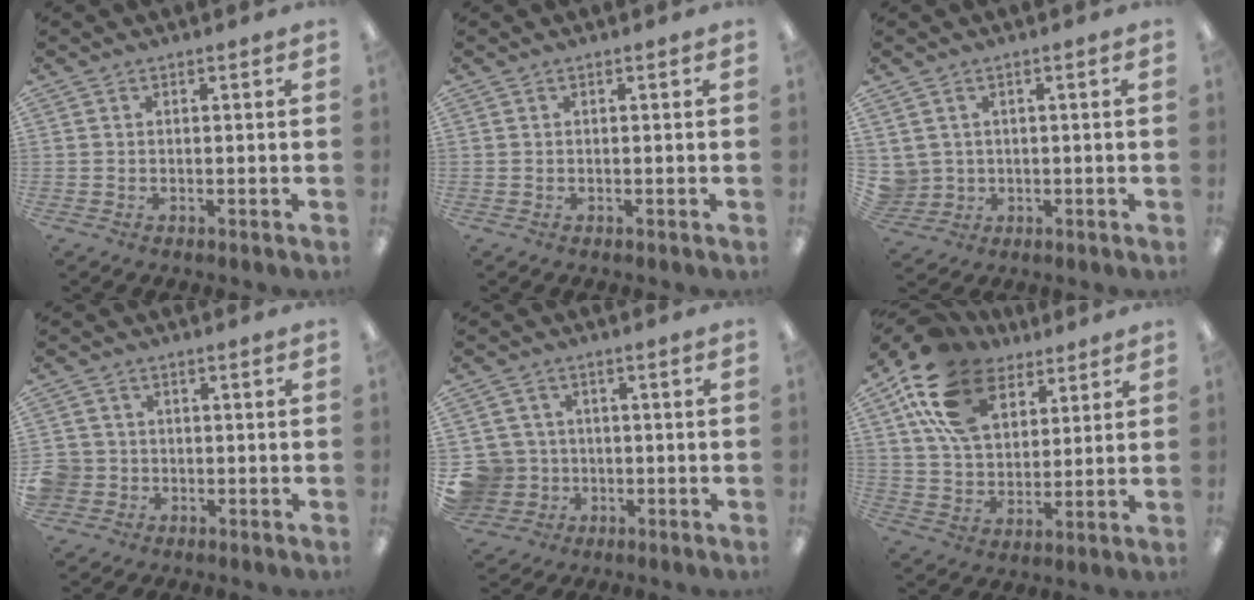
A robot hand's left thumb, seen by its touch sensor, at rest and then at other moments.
{"total": 0.0}
{"total": 3.4, "force": [1.2, 3.2, -0.2], "torque": [-0.017, 0.000, 0.022]}
{"total": 4.5, "force": [-0.6, 4.4, 0.8], "torque": [-0.032, 0.010, -0.012]}
{"total": 8.5, "force": [-0.7, 8.3, 1.7], "torque": [-0.067, 0.016, -0.004]}
{"total": 19.0, "force": [10.4, 12.1, 10.2], "torque": [-0.204, -0.031, 0.196]}